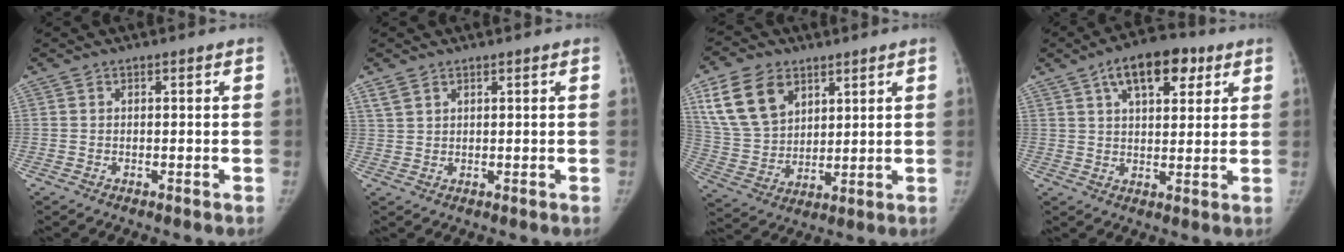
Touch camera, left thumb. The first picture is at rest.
{"total": 2.4, "force": [1.6, 1.5, 1.0], "torque": [-0.016, -0.002, 0.036]}
{"total": 14.5, "force": [7.1, 9.8, 7.9], "torque": [-0.130, -0.021, 0.149]}
{"total": 12.0, "force": [5.8, 6.1, 8.5], "torque": [-0.100, -0.004, 0.087]}